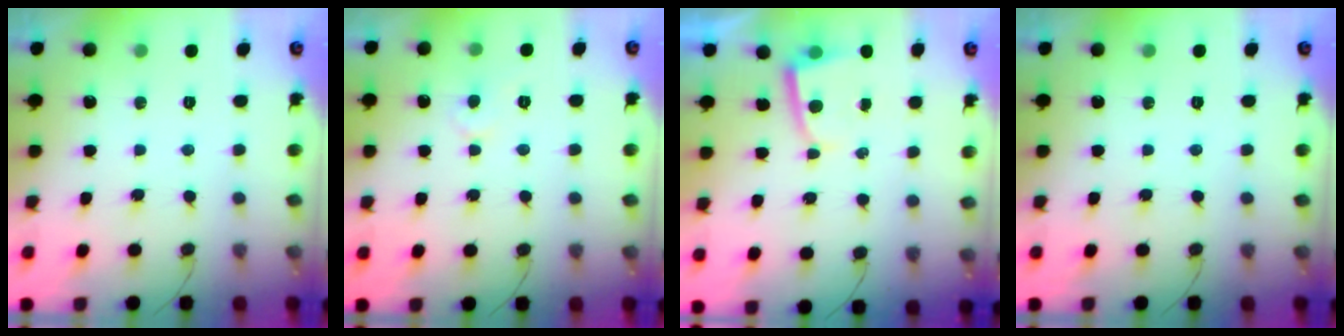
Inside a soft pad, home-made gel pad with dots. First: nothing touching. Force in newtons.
{"total": 3.8, "press": 3.8, "slide": 0.3}
{"total": 2.6, "press": 2.6, "slide": 0.3}
{"total": 0.0}